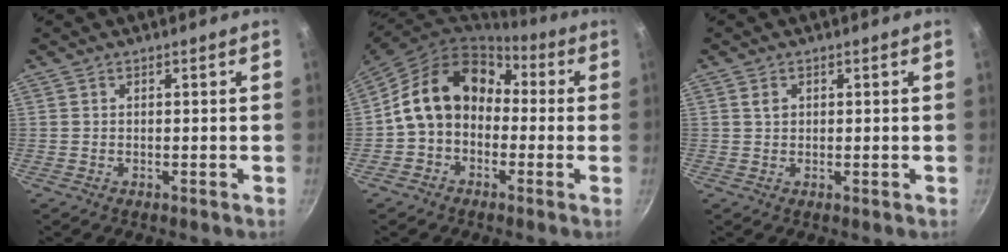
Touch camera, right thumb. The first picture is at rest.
{"total": 15.1, "force": [0.3, 11.8, 9.4], "torque": [-0.133, 0.058, -0.014]}
{"total": 1.5, "force": [0.5, 1.1, 1.0], "torque": [-0.014, 0.002, 0.008]}